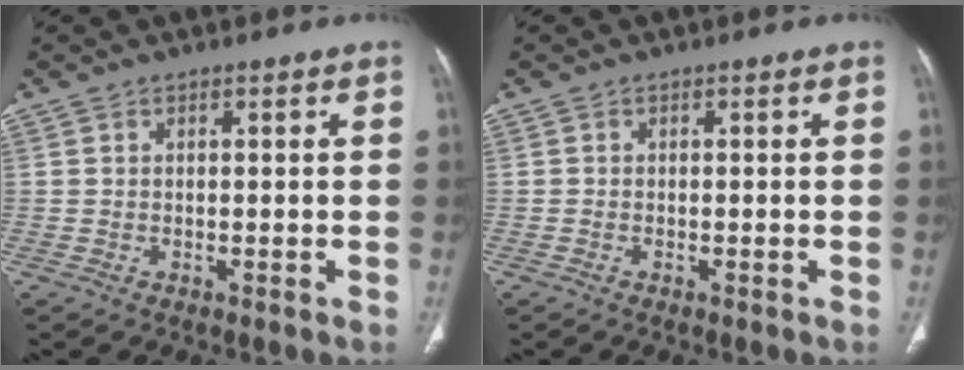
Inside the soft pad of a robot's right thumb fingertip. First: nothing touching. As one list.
[{"total": 0.0}]